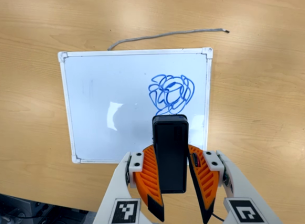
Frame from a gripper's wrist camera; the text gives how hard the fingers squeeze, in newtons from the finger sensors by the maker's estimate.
{"total": 8.3, "left": 7.9, "right": 8.6}